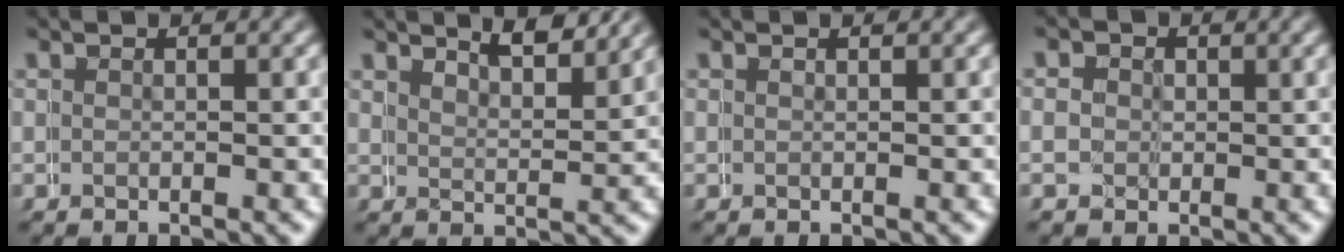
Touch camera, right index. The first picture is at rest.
{"total": 3.9, "force": [3.8, -0.7, -0.1], "torque": [-0.003, 0.005, 0.063]}
{"total": 0.0}
{"total": 2.1, "force": [0.6, 0.7, -1.9], "torque": [0.035, -0.007, 0.007]}